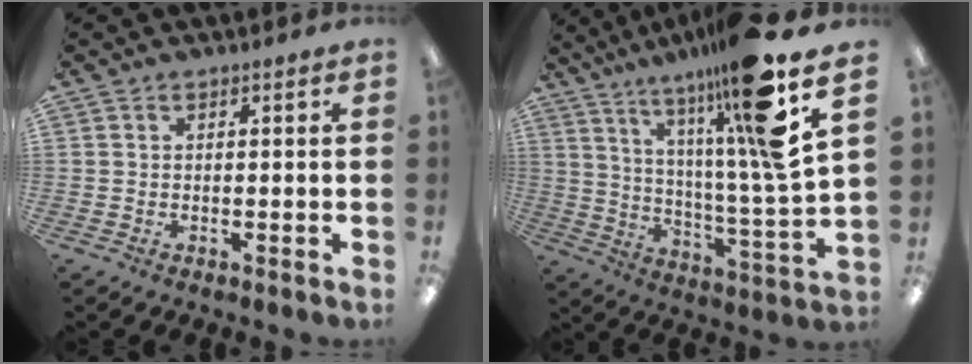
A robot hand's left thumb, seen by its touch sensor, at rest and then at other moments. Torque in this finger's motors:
{"motor_torque": [2.56, 2.45, 1.74, -1.03, 0.18]}